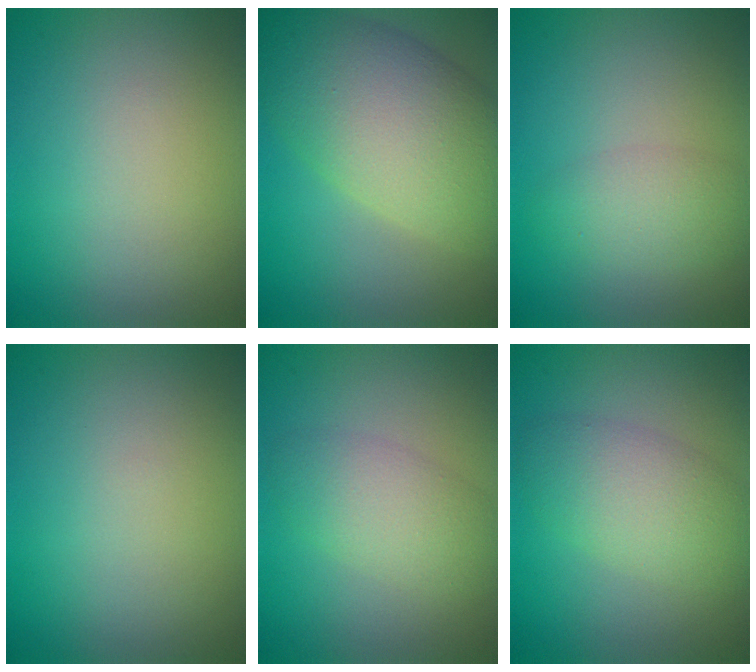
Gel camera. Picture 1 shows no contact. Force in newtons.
{"total": 10.9, "press": 10.9, "slide": 0.9}
{"total": 2.9, "press": 2.9, "slide": 0.2}
{"total": 0.0}
{"total": 3.9, "press": 3.9, "slide": 0.1}
{"total": 3.8, "press": 3.8, "slide": 0.3}